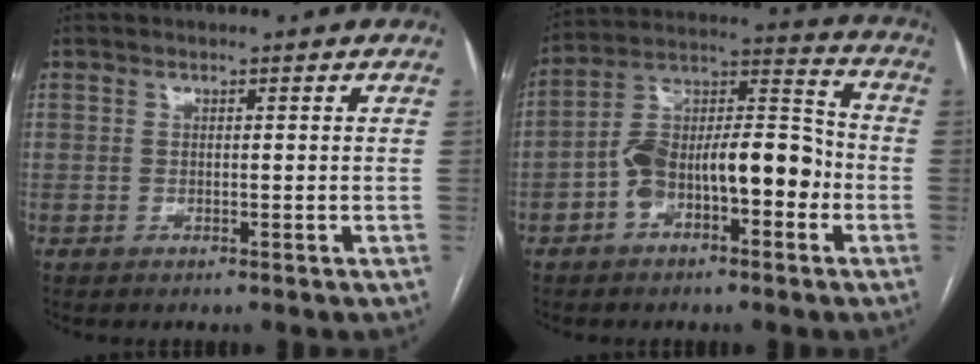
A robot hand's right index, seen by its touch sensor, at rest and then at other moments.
{"total": 13.3, "force": [-4.0, 5.7, 11.3], "torque": [-0.202, 0.046, -0.064]}